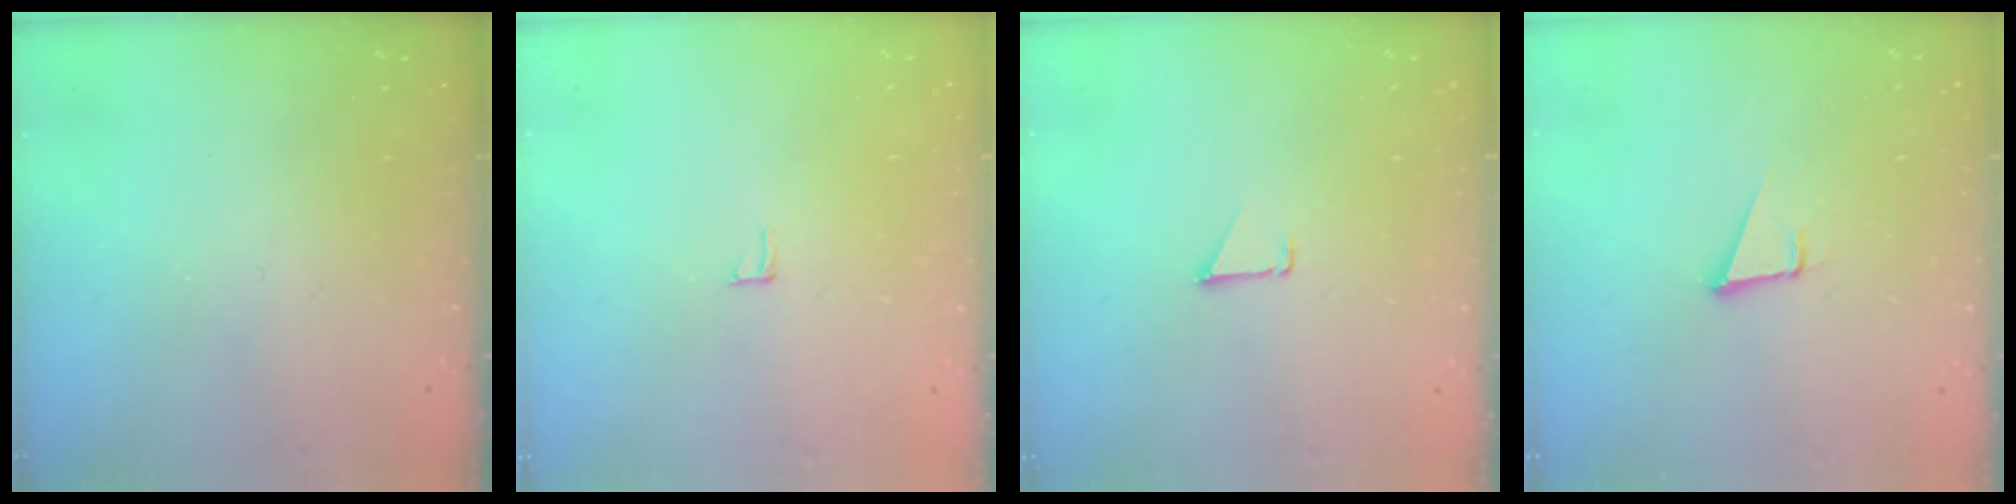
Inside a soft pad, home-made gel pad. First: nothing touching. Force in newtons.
{"total": 3.1, "press": 3.1, "slide": 0.2}
{"total": 0.9, "press": 0.9, "slide": 0.1}
{"total": 3.4, "press": 2.4, "slide": 2.4}